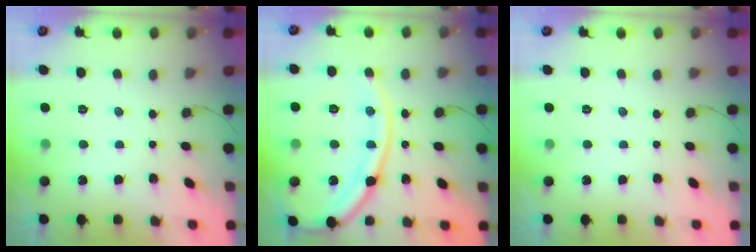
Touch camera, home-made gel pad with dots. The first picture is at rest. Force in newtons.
{"total": 17.0, "press": 17.0, "slide": 1.7}
{"total": 0.0}